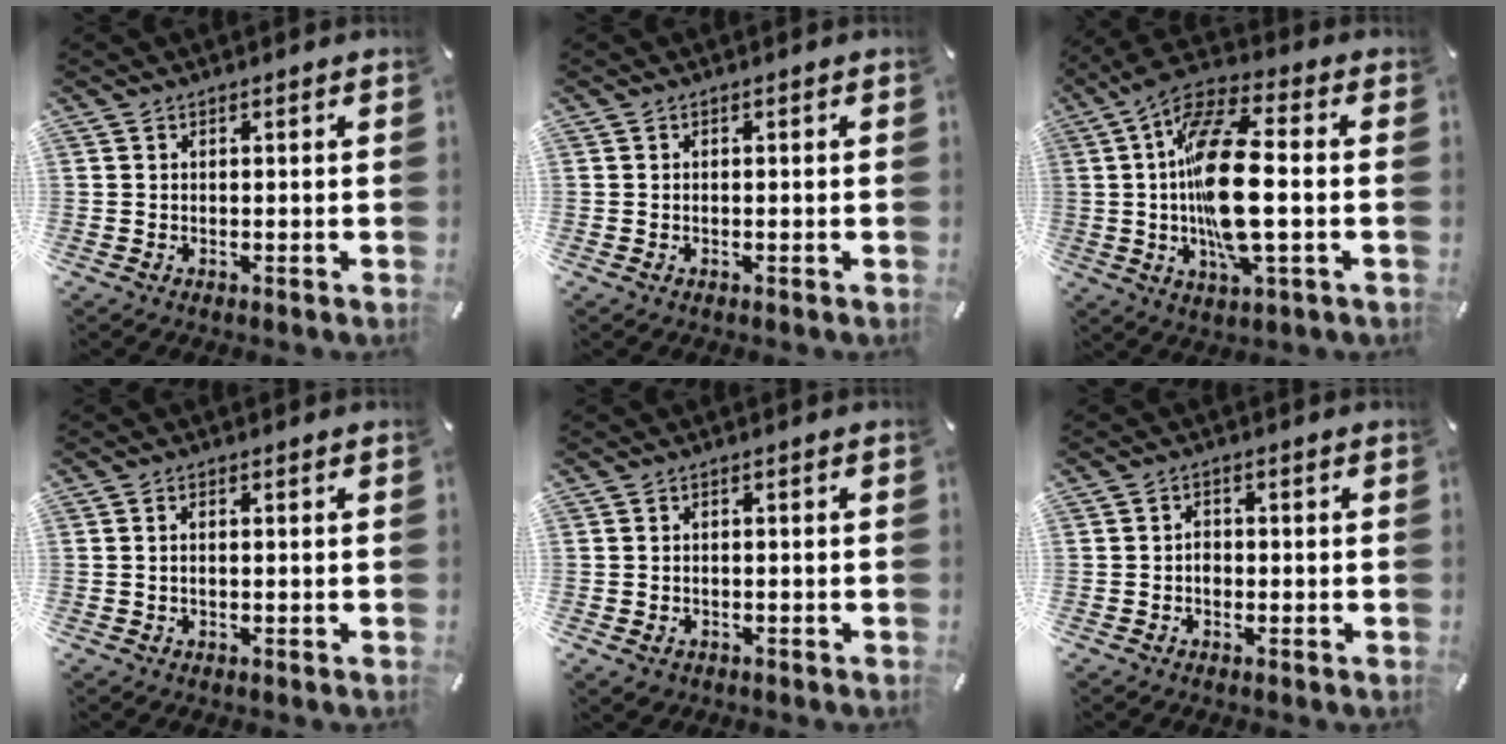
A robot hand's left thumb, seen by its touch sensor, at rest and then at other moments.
{"total": 0.5, "force": [-0.2, 0.3, 0.4], "torque": [-0.008, -0.003, -0.004]}
{"total": 19.1, "force": [-0.7, 6.3, 18.0], "torque": [-0.372, -0.009, -0.017]}
{"total": 1.1, "force": [-0.1, 0.5, 1.0], "torque": [-0.019, 0.002, -0.002]}
{"total": 1.8, "force": [-0.9, 1.3, 0.7], "torque": [-0.013, 0.004, -0.020]}
{"total": 2.0, "force": [-0.5, 1.6, 1.2], "torque": [-0.024, 0.007, -0.011]}